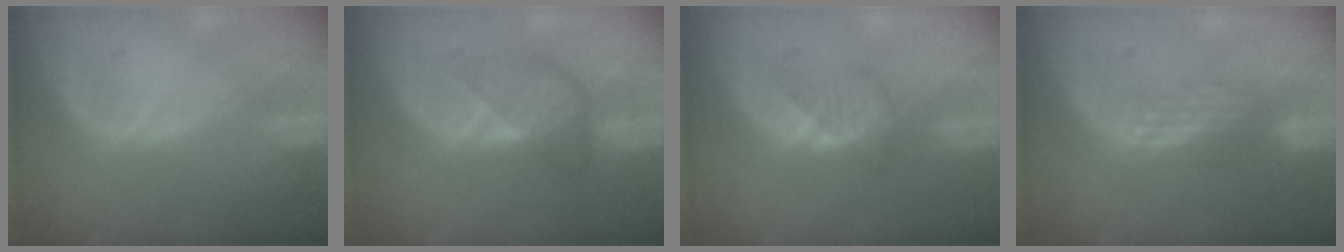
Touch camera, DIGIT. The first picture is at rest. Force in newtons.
{"total": 4.6, "press": 4.6, "slide": 0.2}
{"total": 3.0, "press": 2.9, "slide": 0.7}
{"total": 2.9, "press": 2.7, "slide": 1.1}